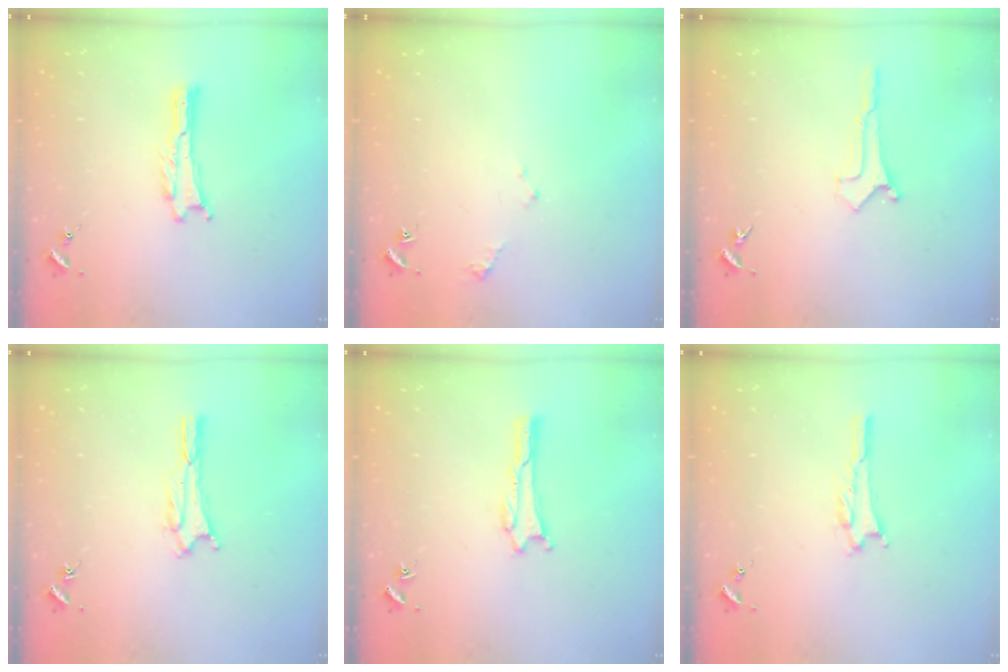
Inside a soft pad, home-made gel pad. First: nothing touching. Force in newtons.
{"total": 2.3, "press": 2.2, "slide": 0.3}
{"total": 0.0}
{"total": 1.9, "press": 1.9, "slide": 0.2}
{"total": 0.5, "press": 0.5, "slide": 0.1}
{"total": 1.1, "press": 1.0, "slide": 0.1}